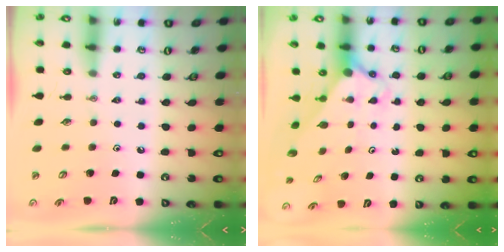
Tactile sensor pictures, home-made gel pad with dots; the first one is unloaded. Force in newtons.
{"total": 2.2, "press": 2.2, "slide": 0.1}